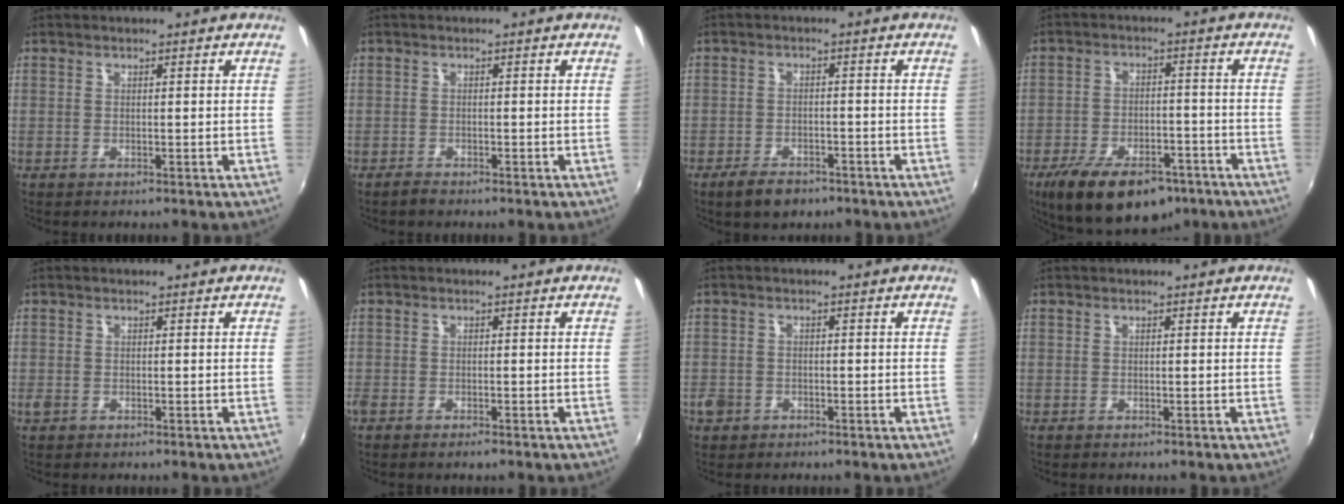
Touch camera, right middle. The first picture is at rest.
{"total": 1.1, "force": [-1.1, 0.4, 0.1], "torque": [-0.003, 0.001, -0.021]}
{"total": 5.5, "force": [-3.9, 2.7, 2.6], "torque": [-0.069, -0.003, -0.062]}
{"total": 17.9, "force": [-12.0, 7.9, 10.7], "torque": [-0.207, -0.019, -0.177]}
{"total": 1.4, "force": [-0.7, 1.0, 0.7], "torque": [-0.015, -0.002, -0.013]}
{"total": 1.9, "force": [-1.5, 0.7, 0.9], "torque": [-0.024, -0.005, -0.030]}
{"total": 3.1, "force": [-1.6, 2.5, 1.0], "torque": [-0.025, 0.000, -0.029]}
{"total": 0.0}